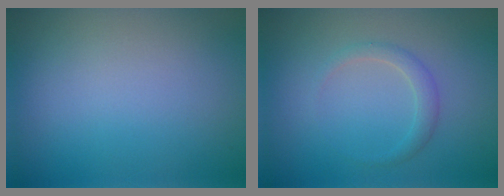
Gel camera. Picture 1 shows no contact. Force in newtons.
{"total": 1.5, "press": 1.5, "slide": 0.1}